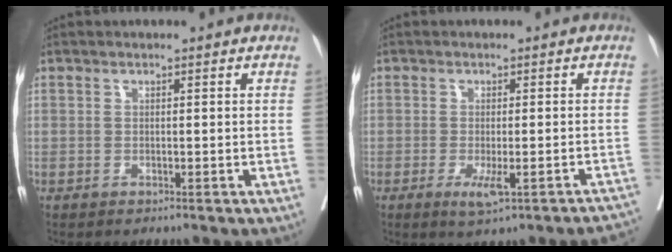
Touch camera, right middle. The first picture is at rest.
{"total": 6.9, "force": [-4.8, 1.2, 4.8], "torque": [-0.044, -0.003, -0.069]}